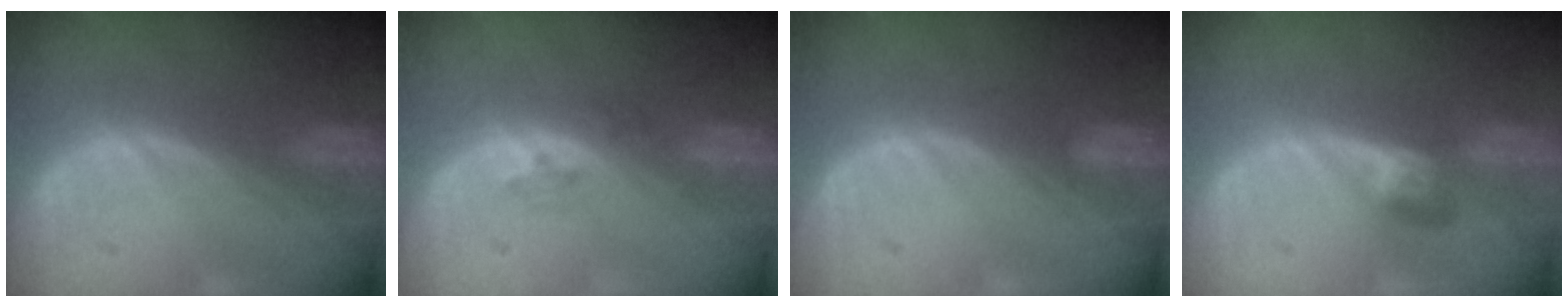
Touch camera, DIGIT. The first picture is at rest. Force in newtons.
{"total": 2.1, "press": 1.8, "slide": 1.2}
{"total": 1.2, "press": 1.1, "slide": 0.4}
{"total": 3.1, "press": 2.7, "slide": 1.4}